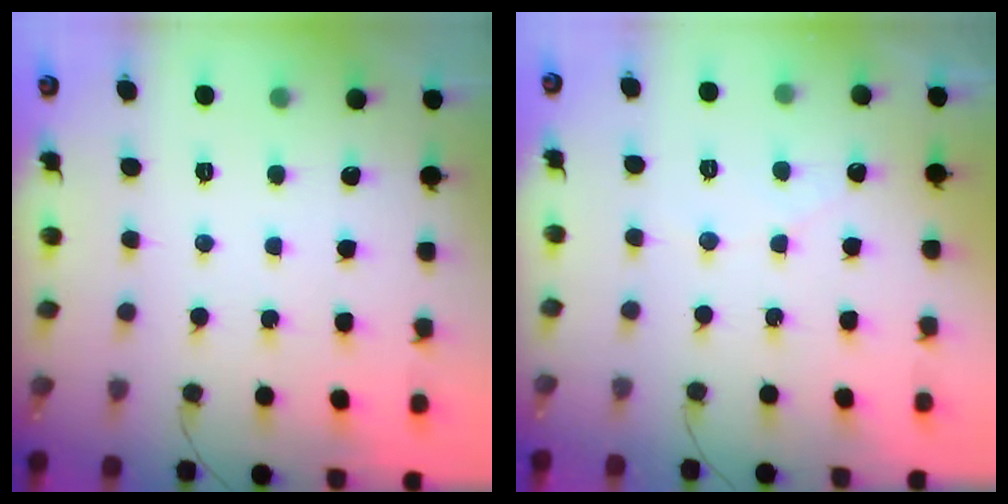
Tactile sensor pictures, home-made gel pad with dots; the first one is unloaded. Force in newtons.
{"total": 2.1, "press": 2.1, "slide": 0.1}